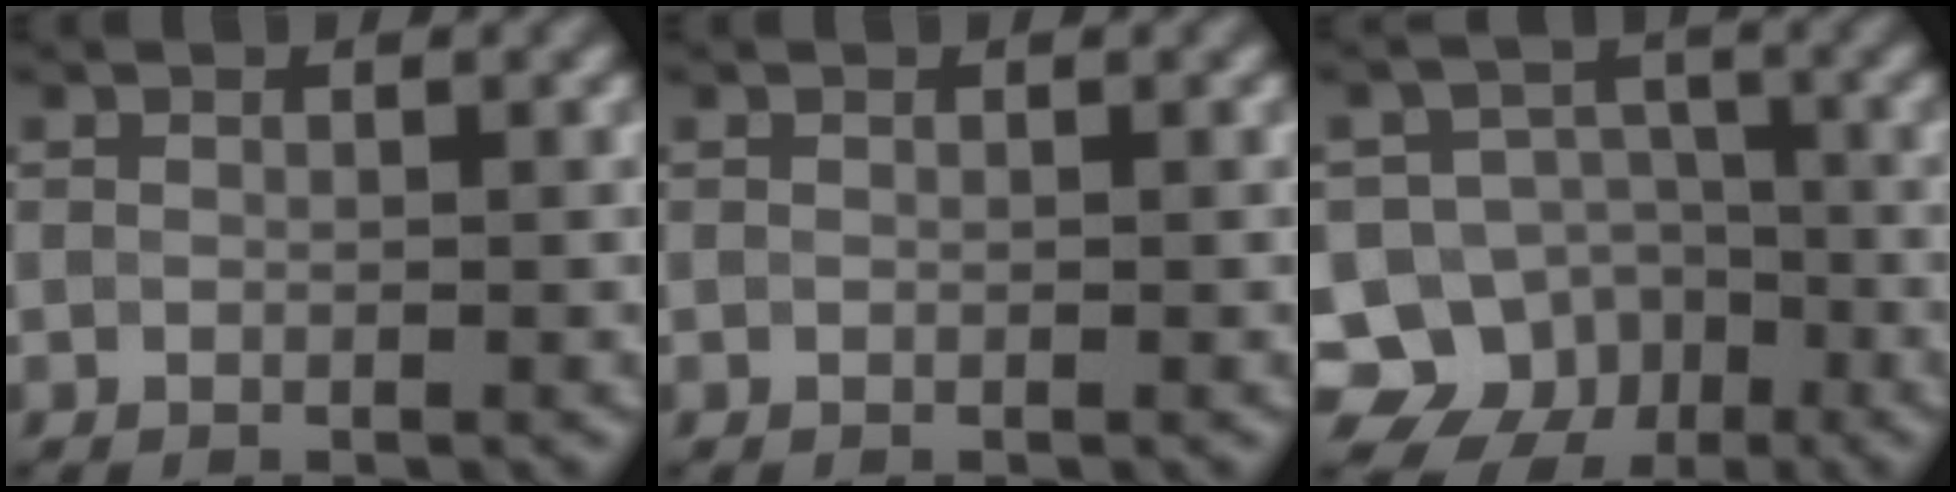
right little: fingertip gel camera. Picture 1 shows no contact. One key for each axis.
{"total": 0.0}
{"total": 10.2, "fx": -5.5, "fy": 8.4, "fz": 1.8, "tx": -0.019, "ty": -0.004, "tz": -0.105}